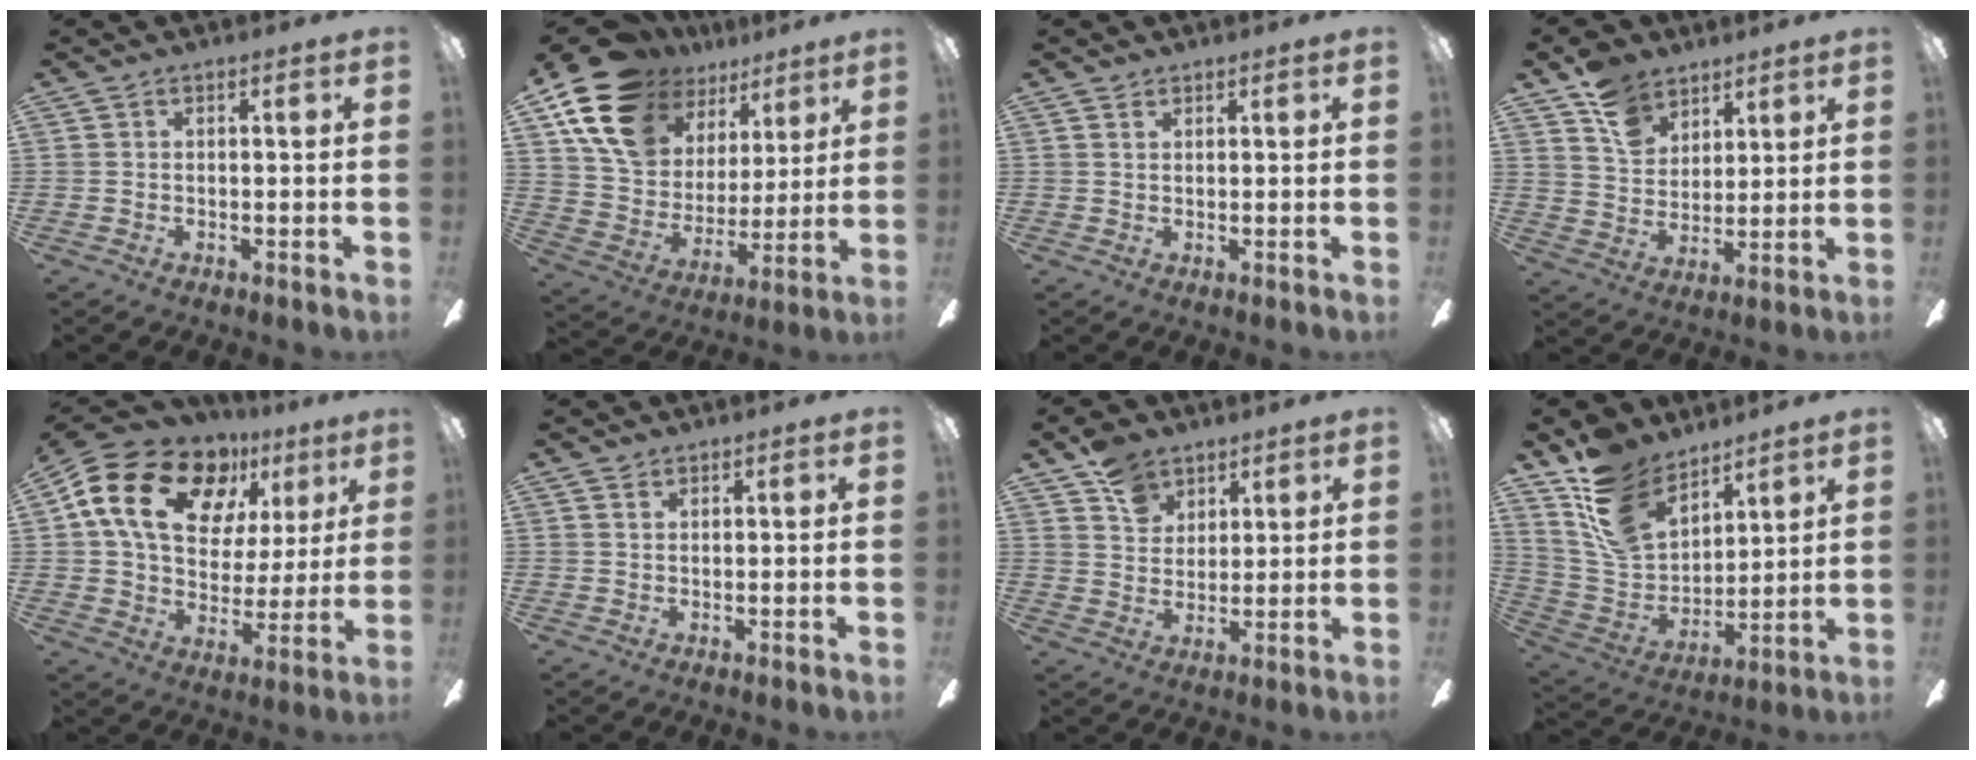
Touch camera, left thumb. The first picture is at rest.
{"total": 19.7, "force": [12.1, 12.6, 9.0], "torque": [-0.182, -0.051, 0.230]}
{"total": 1.2, "force": [1.0, 0.6, 0.4], "torque": [-0.009, 0.001, 0.019]}
{"total": 10.9, "force": [7.6, 7.0, 3.6], "torque": [-0.072, -0.031, 0.147]}
{"total": 20.1, "force": [9.7, 13.3, 11.6], "torque": [-0.201, -0.027, 0.181]}
{"total": 1.4, "force": [1.1, 0.7, 0.3], "torque": [-0.006, 0.000, 0.022]}
{"total": 8.8, "force": [6.1, 5.8, 2.7], "torque": [-0.047, -0.021, 0.116]}
{"total": 15.7, "force": [11.2, 9.0, 6.3], "torque": [-0.146, -0.058, 0.220]}